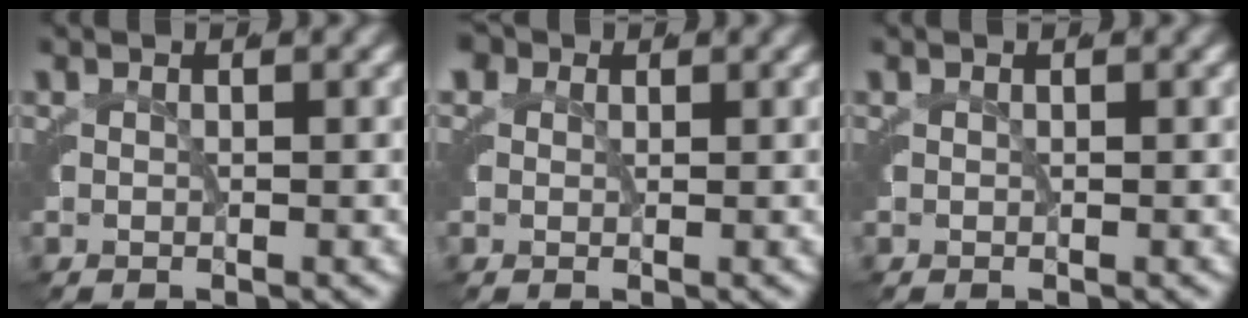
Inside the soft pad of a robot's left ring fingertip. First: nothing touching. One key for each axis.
{"total": 2.2, "fx": 0.7, "fy": 2.0, "fz": 0.8, "tx": -0.035, "ty": -0.007, "tz": 0.011}
{"total": 0.0}